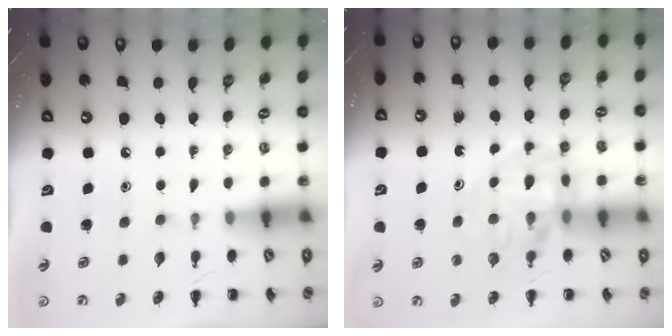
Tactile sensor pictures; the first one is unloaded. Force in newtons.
{"total": 10.8, "press": 10.4, "slide": 2.8}